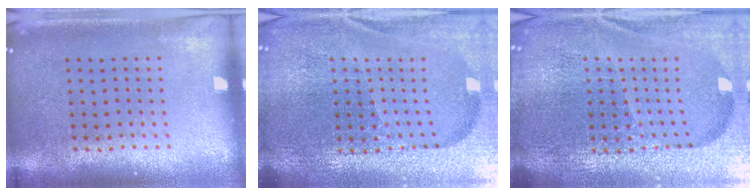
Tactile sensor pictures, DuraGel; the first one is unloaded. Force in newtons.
{"total": 5.4, "press": 5.0, "slide": 2.1}
{"total": 6.9, "press": 6.0, "slide": 3.4}